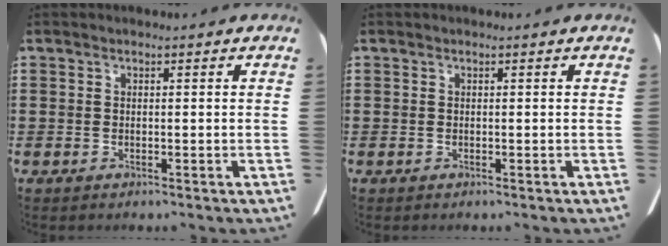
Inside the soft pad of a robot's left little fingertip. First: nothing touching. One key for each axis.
{"total": 0.0}